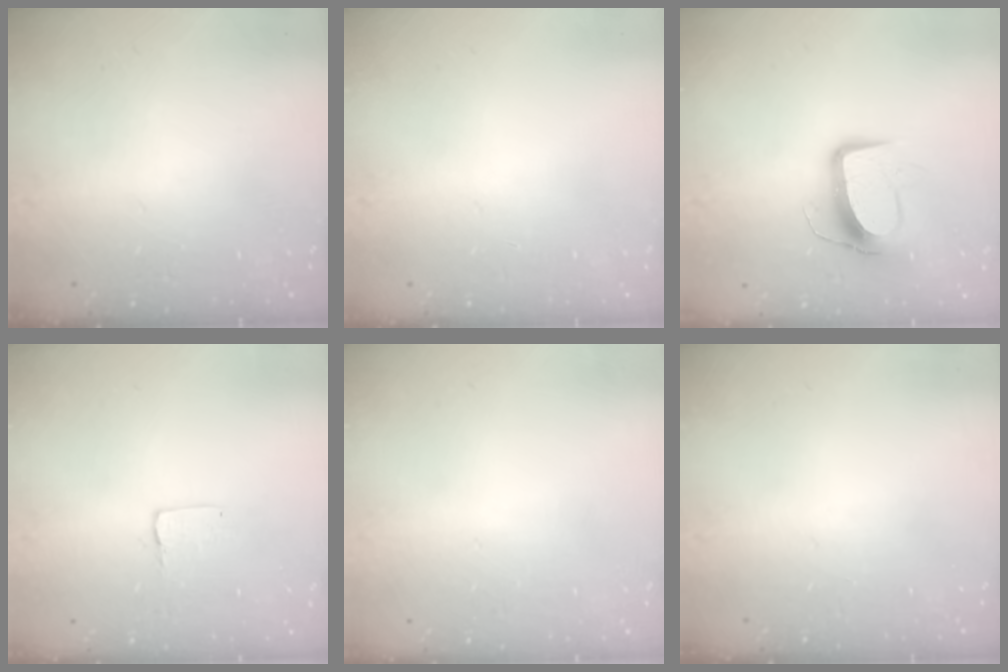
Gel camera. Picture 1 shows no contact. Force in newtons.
{"total": 0.0}
{"total": 11.0, "press": 10.9, "slide": 0.7}
{"total": 1.3, "press": 1.2, "slide": 0.1}
{"total": 0.0}
{"total": 0.0}